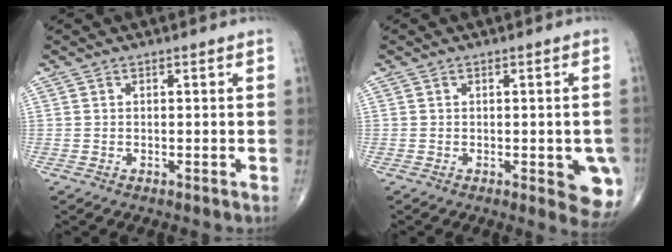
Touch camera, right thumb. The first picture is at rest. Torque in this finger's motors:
{"motor_torque": [1.18, 1.45, 0.42, -0.53, 0.18]}